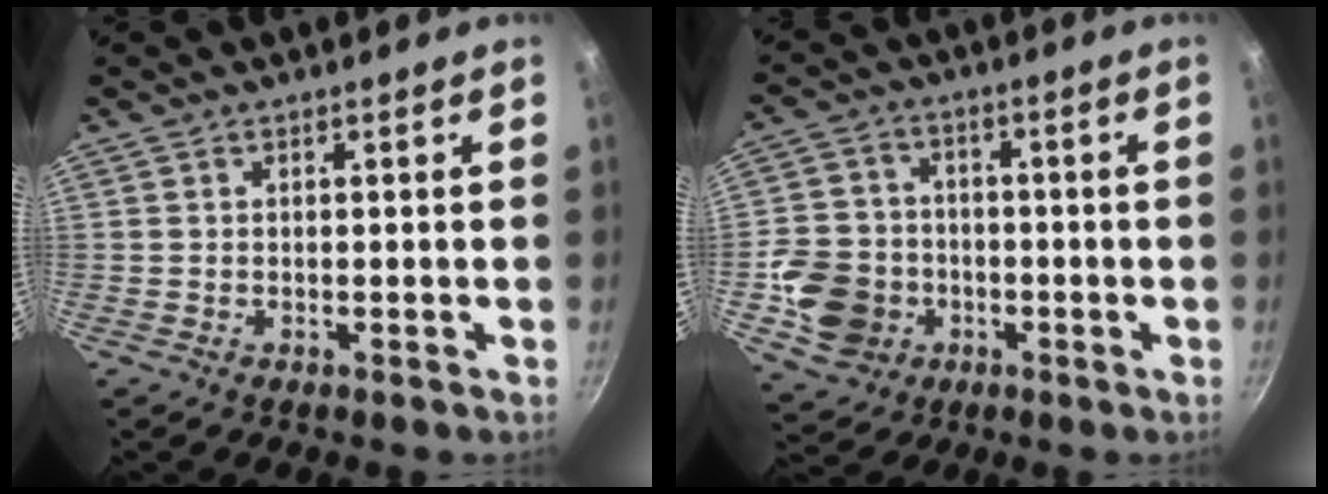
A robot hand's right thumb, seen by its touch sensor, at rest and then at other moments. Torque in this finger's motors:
{"motor_torque": [0.88, 0.64, 0.82, -0.50, 0.32]}